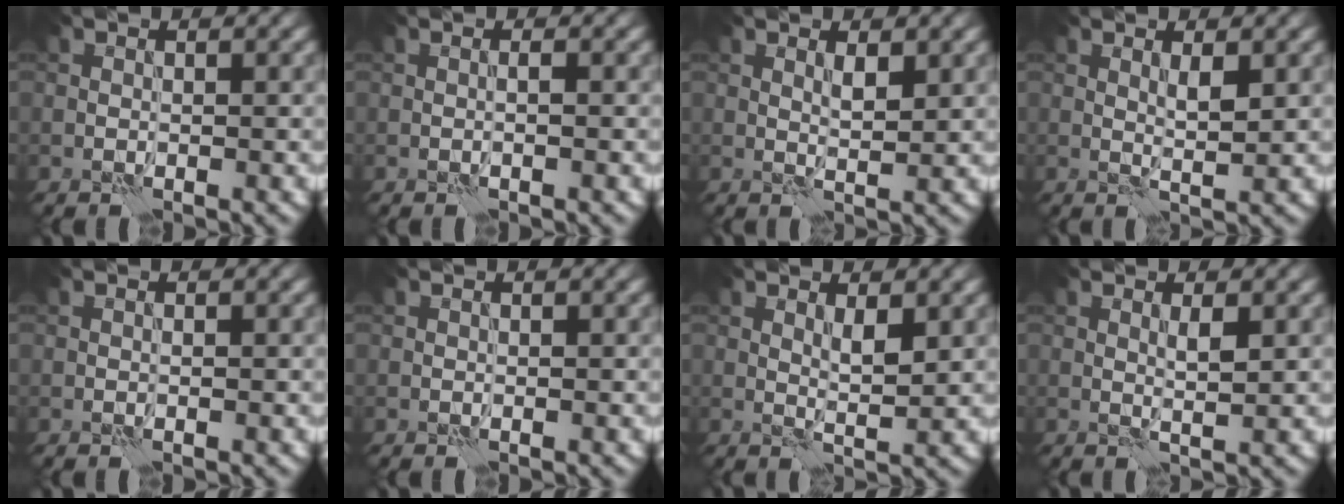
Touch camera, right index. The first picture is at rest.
{"total": 0.6, "force": [-0.2, -0.1, 0.5], "torque": [-0.011, -0.001, -0.003]}
{"total": 1.4, "force": [0.7, 0.2, 1.2], "torque": [-0.023, -0.006, 0.014]}
{"total": 1.6, "force": [0.6, 0.1, 1.5], "torque": [-0.028, -0.006, 0.012]}
{"total": 0.0}
{"total": 0.0}
{"total": 1.8, "force": [0.8, 0.2, 1.6], "torque": [-0.030, -0.006, 0.017]}
{"total": 1.3, "force": [0.4, 0.0, 1.2], "torque": [-0.025, -0.005, 0.008]}